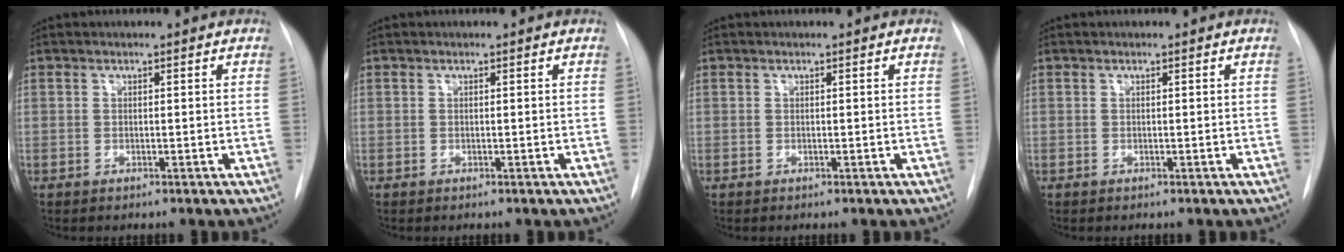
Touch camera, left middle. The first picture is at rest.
{"total": 0.0}
{"total": 0.0}
{"total": 0.0}